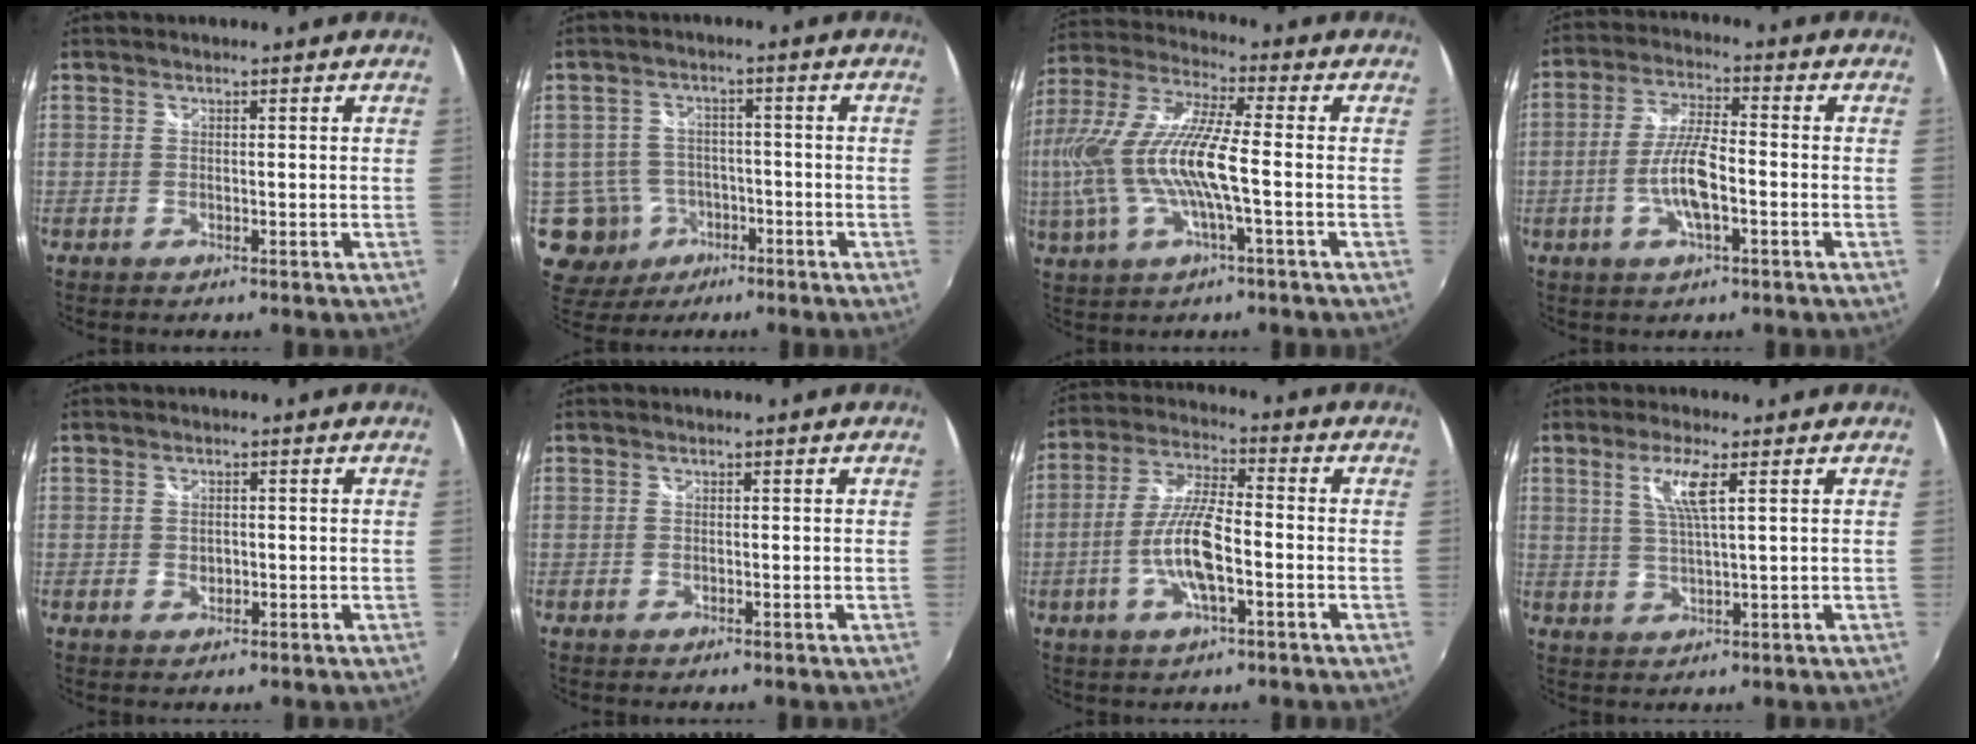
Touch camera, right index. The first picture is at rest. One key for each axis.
{"total": 9.5, "fx": -3.5, "fy": 8.6, "fz": 2.0, "tx": -0.070, "ty": 0.019, "tz": -0.043}
{"total": 17.1, "fx": -2.2, "fy": 3.3, "fz": 16.7, "tx": -0.317, "ty": -0.011, "tz": -0.043}
{"total": 8.7, "fx": -2.6, "fy": 2.1, "fz": 8.0, "tx": -0.162, "ty": 0.002, "tz": -0.050}
{"total": 1.5, "fx": -0.1, "fy": 1.2, "fz": 0.9, "tx": -0.014, "ty": 0.001, "tz": -0.002}
{"total": 0.0}
{"total": 10.4, "fx": -3.1, "fy": 2.5, "fz": 9.6, "tx": -0.198, "ty": 0.001, "tz": -0.060}
{"total": 5.3, "fx": 2.1, "fy": 0.1, "fz": 4.9, "tx": -0.096, "ty": -0.003, "tz": 0.043}